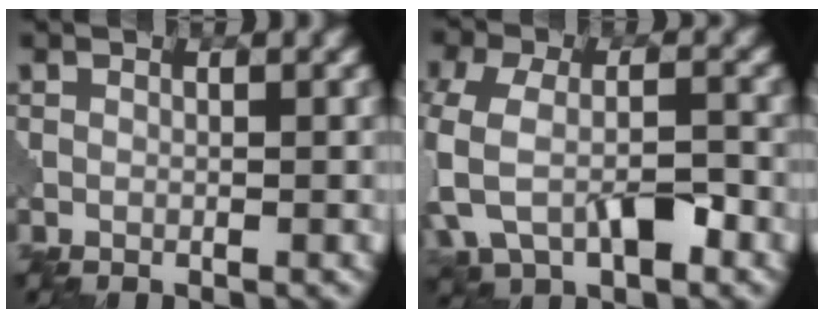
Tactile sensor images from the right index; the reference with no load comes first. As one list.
[{"total": 7.4, "force": [-2.6, 4.4, 5.4], "torque": [-0.130, -0.007, -0.053]}]